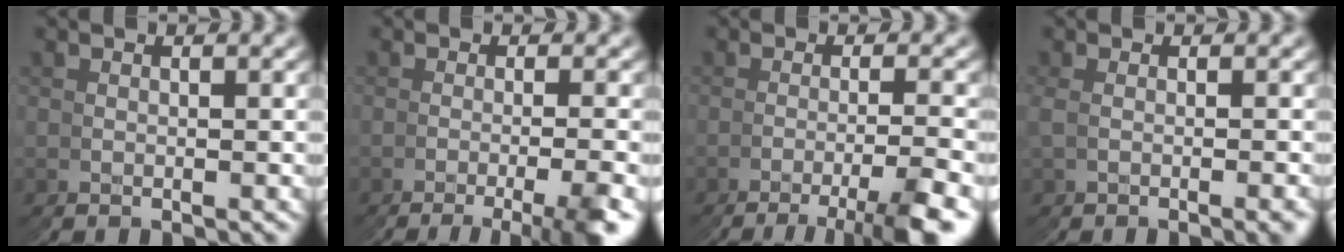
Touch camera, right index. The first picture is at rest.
{"total": 4.5, "force": [-2.5, -1.3, 3.5], "torque": [-0.043, 0.011, -0.046]}
{"total": 5.2, "force": [-3.5, -2.0, 3.3], "torque": [-0.037, 0.014, -0.065]}
{"total": 1.3, "force": [0.0, -1.2, 0.4], "torque": [-0.002, 0.010, -0.004]}